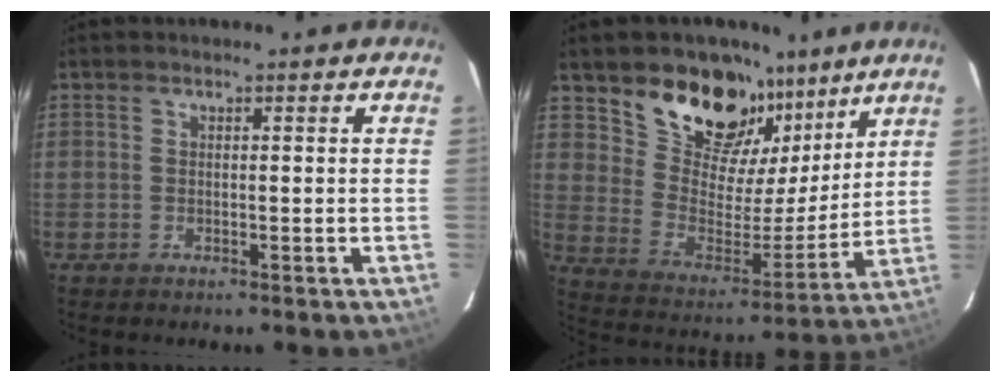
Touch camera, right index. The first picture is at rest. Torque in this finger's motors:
{"motor_torque": [1.08, 1.06, 0.46, 0.08]}